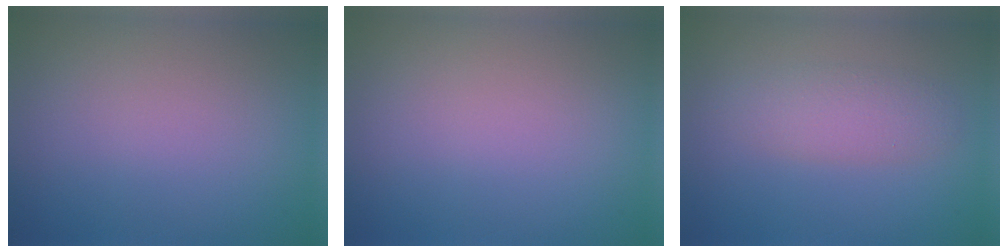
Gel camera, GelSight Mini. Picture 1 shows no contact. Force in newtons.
{"total": 0.0}
{"total": 2.6, "press": 2.6, "slide": 0.2}